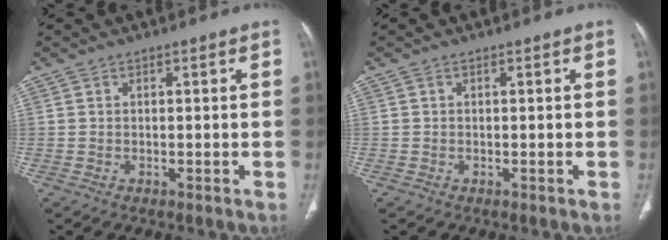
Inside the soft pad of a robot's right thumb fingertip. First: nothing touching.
{"total": 0.0}